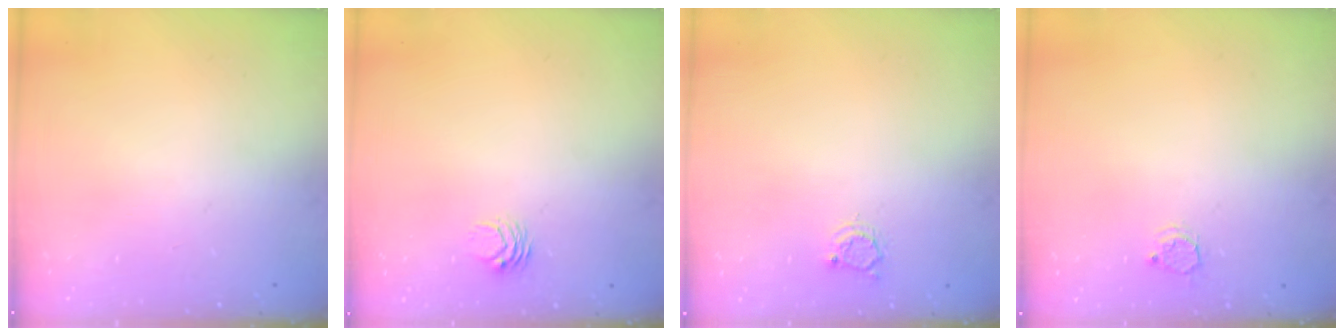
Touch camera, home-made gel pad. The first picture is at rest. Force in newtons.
{"total": 3.5, "press": 3.4, "slide": 0.5}
{"total": 2.8, "press": 2.8, "slide": 0.3}
{"total": 2.7, "press": 2.7, "slide": 0.3}